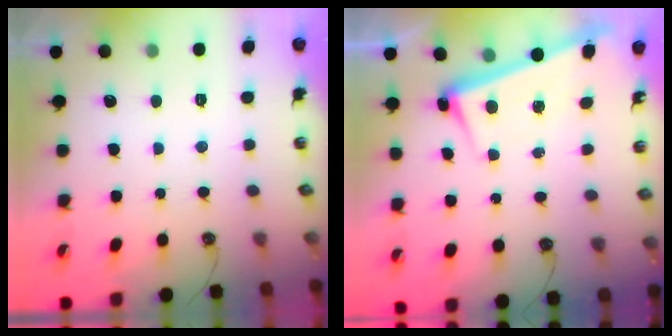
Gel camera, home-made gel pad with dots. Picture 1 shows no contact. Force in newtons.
{"total": 2.7, "press": 2.5, "slide": 0.9}